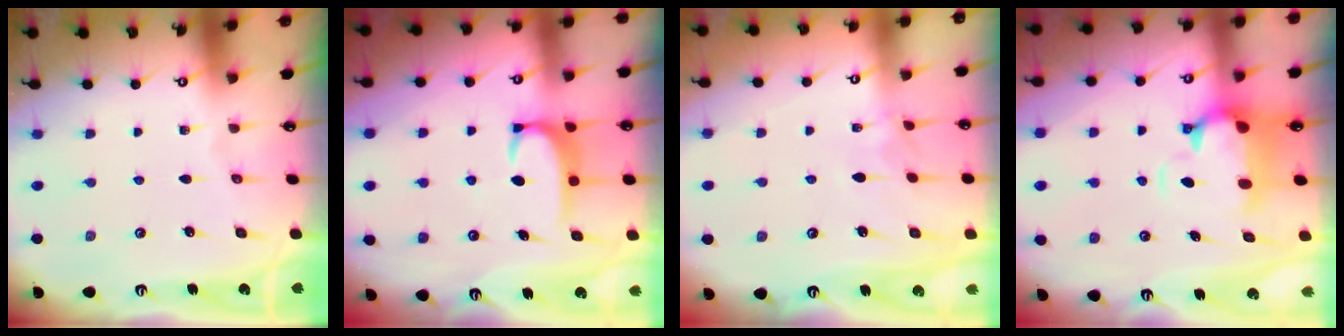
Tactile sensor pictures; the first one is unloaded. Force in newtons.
{"total": 2.7, "press": 2.7, "slide": 0.5}
{"total": 1.4, "press": 1.3, "slide": 0.5}
{"total": 1.7, "press": 0.9, "slide": 1.4}